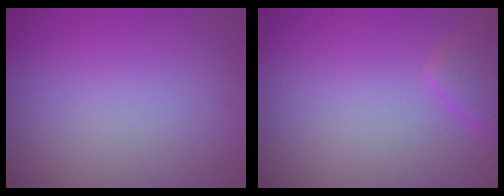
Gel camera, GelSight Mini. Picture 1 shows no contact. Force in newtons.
{"total": 2.2, "press": 2.2, "slide": 0.1}